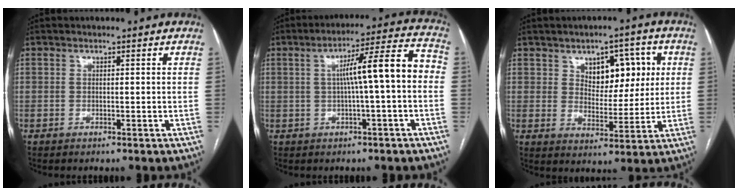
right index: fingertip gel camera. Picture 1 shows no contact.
{"total": 10.1, "force": [-0.3, 0.5, 10.0], "torque": [-0.146, 0.033, -0.004]}
{"total": 8.9, "force": [3.1, 5.1, 6.6], "torque": [-0.084, 0.016, 0.053]}